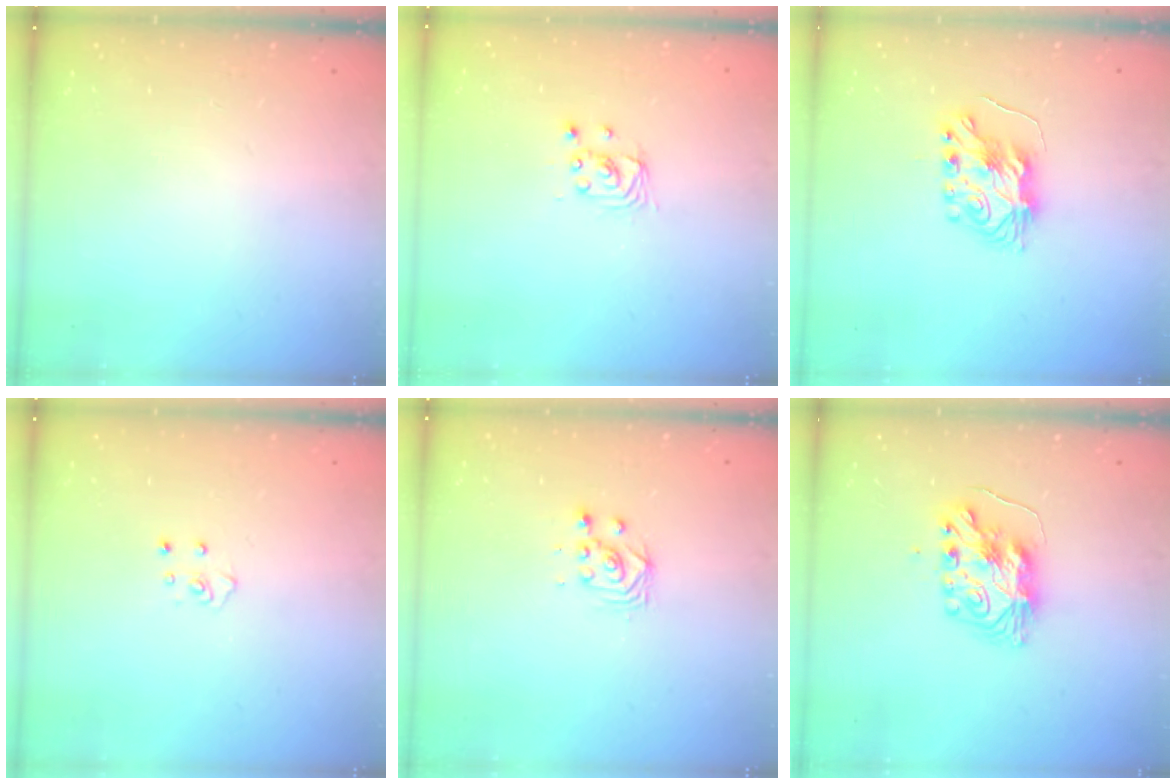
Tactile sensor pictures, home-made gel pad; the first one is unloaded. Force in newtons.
{"total": 2.8, "press": 2.8, "slide": 0.1}
{"total": 7.5, "press": 7.5, "slide": 0.6}
{"total": 3.8, "press": 3.8, "slide": 0.3}
{"total": 3.0, "press": 3.0, "slide": 0.2}
{"total": 9.1, "press": 9.0, "slide": 0.9}